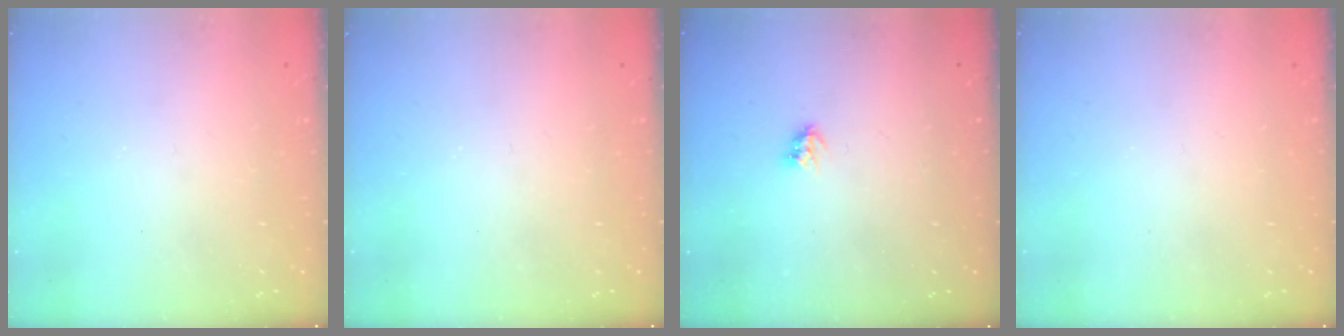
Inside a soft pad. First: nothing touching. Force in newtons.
{"total": 0.0}
{"total": 3.9, "press": 3.8, "slide": 0.4}
{"total": 0.0}